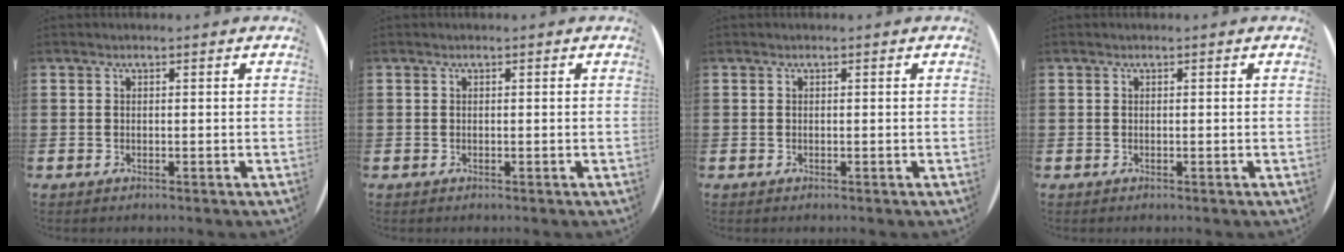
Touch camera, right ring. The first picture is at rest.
{"total": 0.0}
{"total": 0.0}
{"total": 0.0}